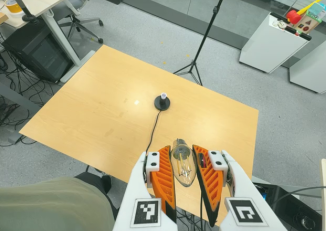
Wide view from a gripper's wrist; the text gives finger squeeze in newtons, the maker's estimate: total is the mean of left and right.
{"total": 20.1, "left": 22.5, "right": 17.8}